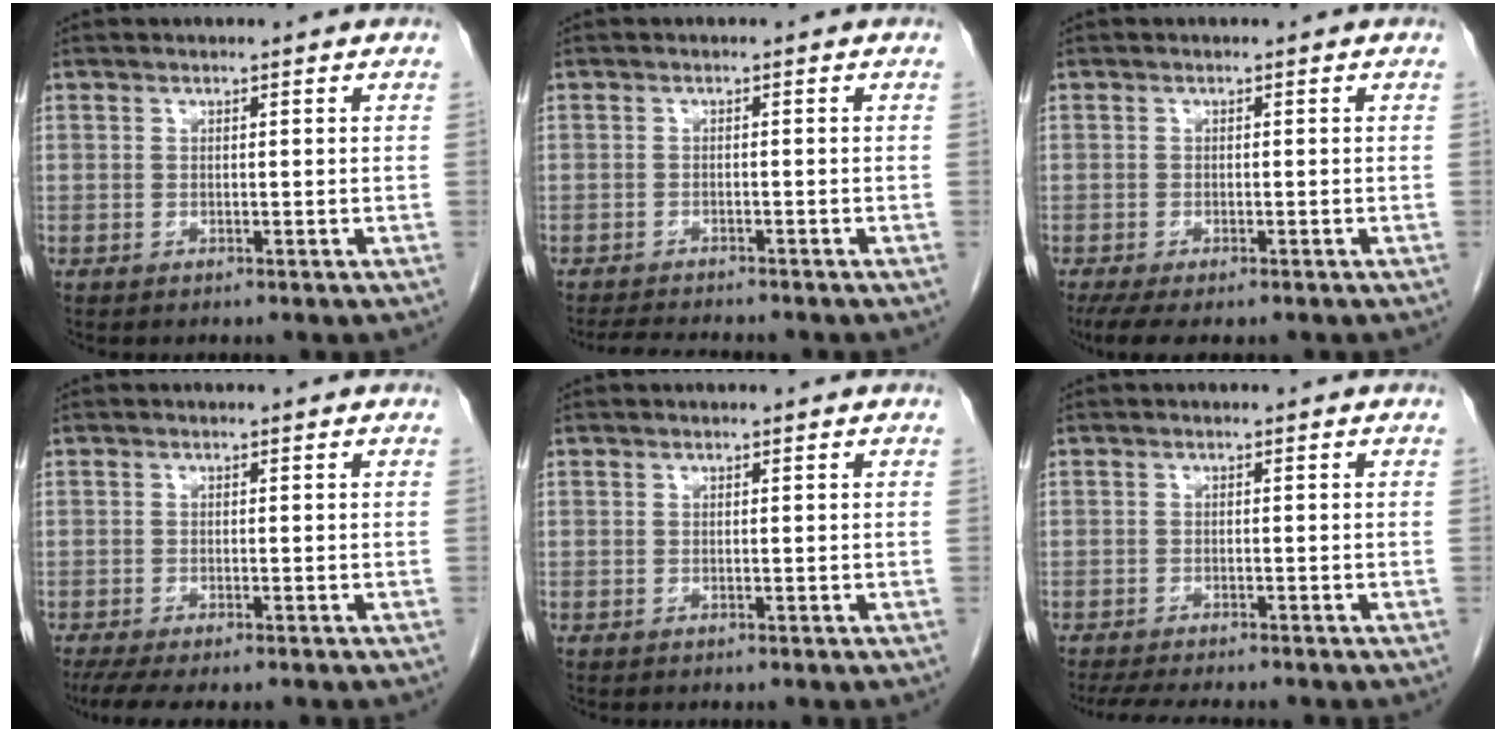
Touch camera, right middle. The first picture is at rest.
{"total": 5.4, "force": [-5.0, 0.5, 1.9], "torque": [-0.030, -0.013, -0.078]}
{"total": 5.2, "force": [-3.7, 1.6, 3.3], "torque": [-0.055, -0.015, -0.057]}
{"total": 6.2, "force": [-4.8, 1.2, 3.7], "torque": [-0.054, -0.014, -0.076]}
{"total": 0.0}
{"total": 8.6, "force": [-7.4, 1.5, 4.0], "torque": [-0.058, -0.011, -0.109]}